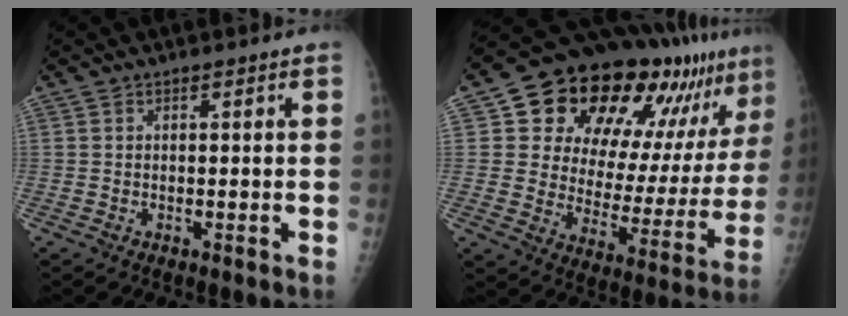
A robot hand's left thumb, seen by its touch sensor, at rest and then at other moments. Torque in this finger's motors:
{"motor_torque": [0.74, 0.97, 1.08, -1.68, 0.16]}